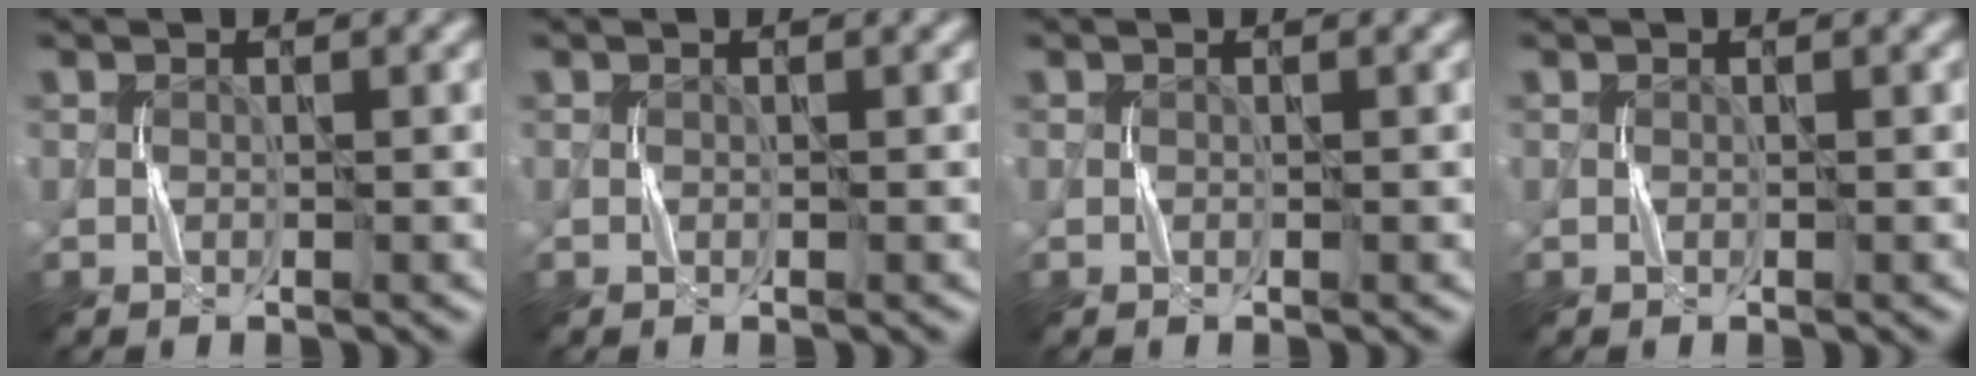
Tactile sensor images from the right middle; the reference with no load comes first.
{"total": 0.0}
{"total": 0.0}
{"total": 0.0}